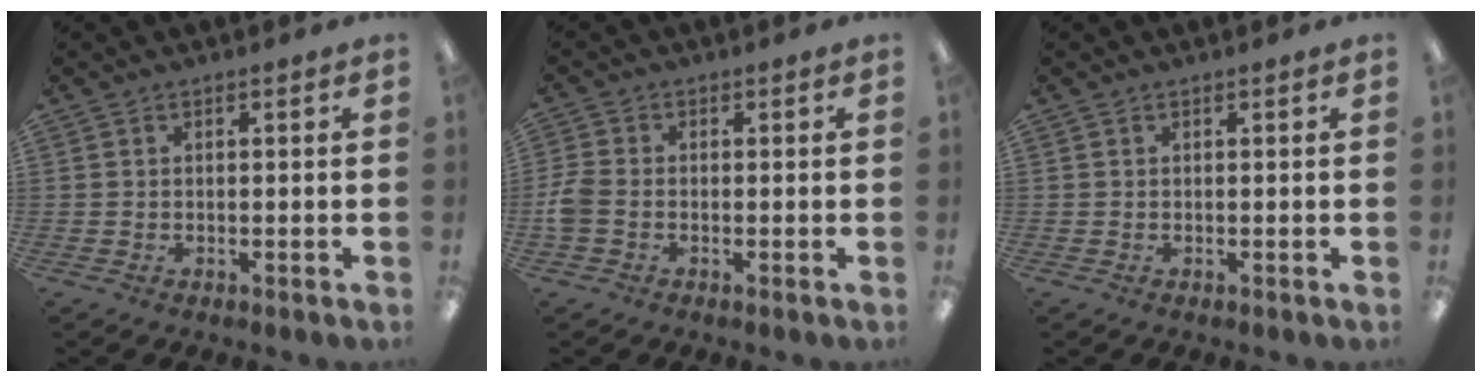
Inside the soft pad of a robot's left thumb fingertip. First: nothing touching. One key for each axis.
{"total": 4.5, "fx": -1.1, "fy": 3.1, "fz": 3.1, "tx": -0.070, "ty": 0.003, "tz": -0.021}
{"total": 0.0}